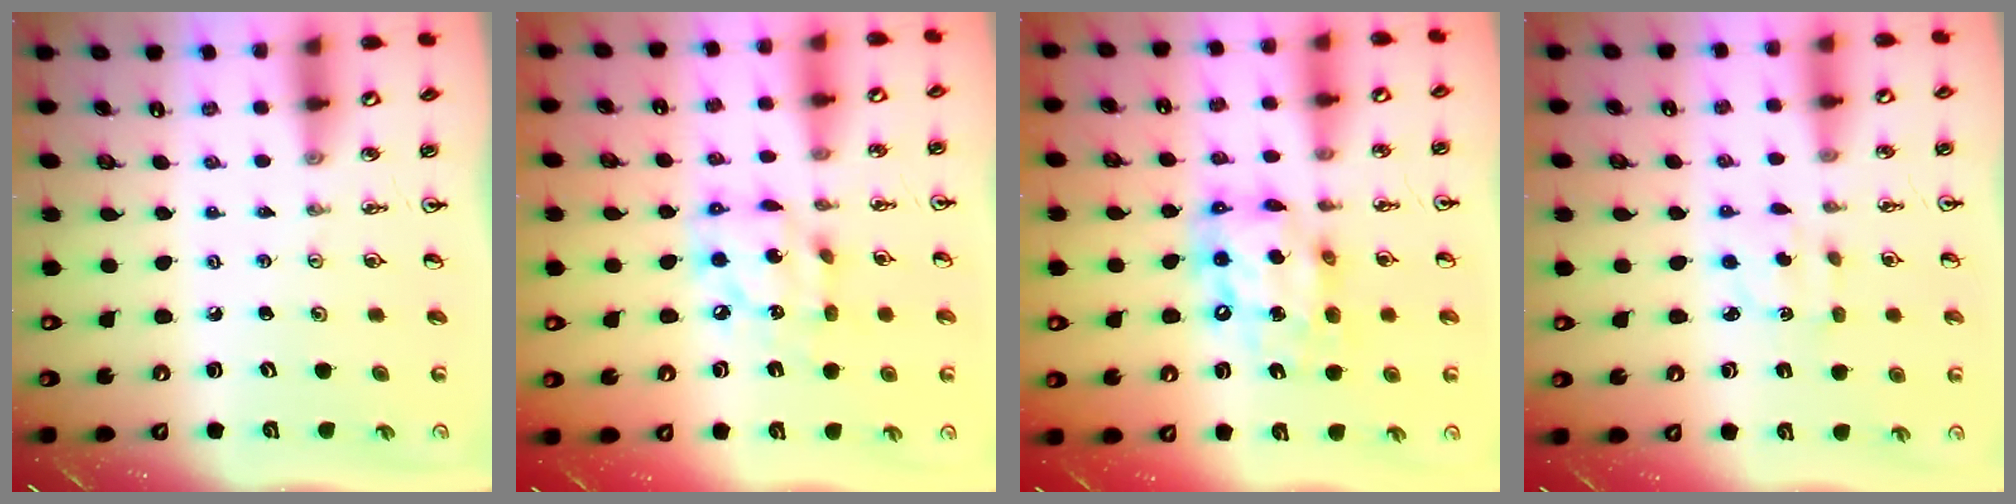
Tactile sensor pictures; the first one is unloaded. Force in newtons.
{"total": 12.8, "press": 12.7, "slide": 0.8}
{"total": 13.5, "press": 13.5, "slide": 1.2}
{"total": 2.5, "press": 2.4, "slide": 0.5}